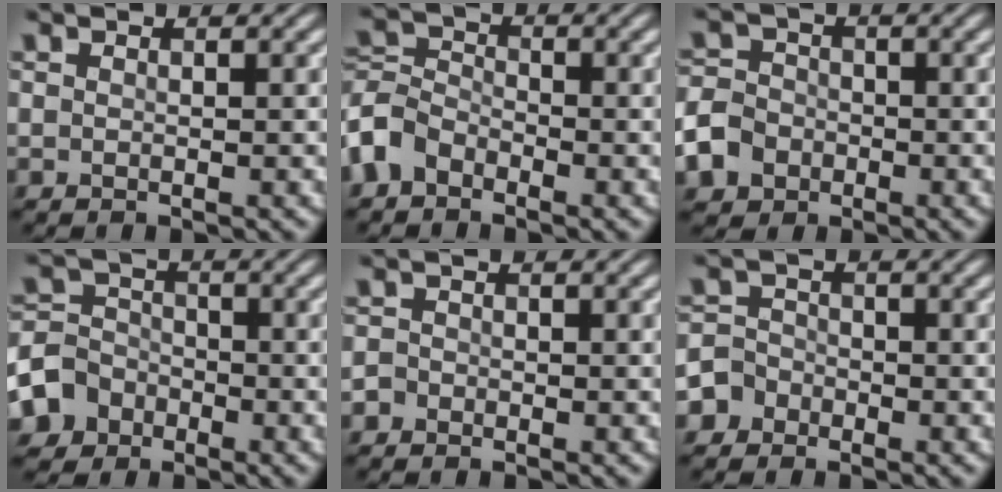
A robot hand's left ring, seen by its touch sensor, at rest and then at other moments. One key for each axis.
{"total": 3.6, "fx": -2.2, "fy": 2.4, "fz": 1.6, "tx": -0.036, "ty": 0.007, "tz": -0.060}
{"total": 5.1, "fx": -2.4, "fy": 4.1, "fz": 1.7, "tx": -0.025, "ty": -0.013, "tz": -0.057}
{"total": 5.7, "fx": -3.1, "fy": 4.7, "fz": 0.9, "tx": -0.004, "ty": -0.005, "tz": -0.075}
{"total": 0.9, "fx": -0.6, "fy": 0.7, "fz": 0.1, "tx": 0.003, "ty": 0.001, "tz": -0.015}
{"total": 2.6, "fx": -1.5, "fy": 2.1, "fz": 0.2, "tx": 0.019, "ty": 0.004, "tz": -0.035}